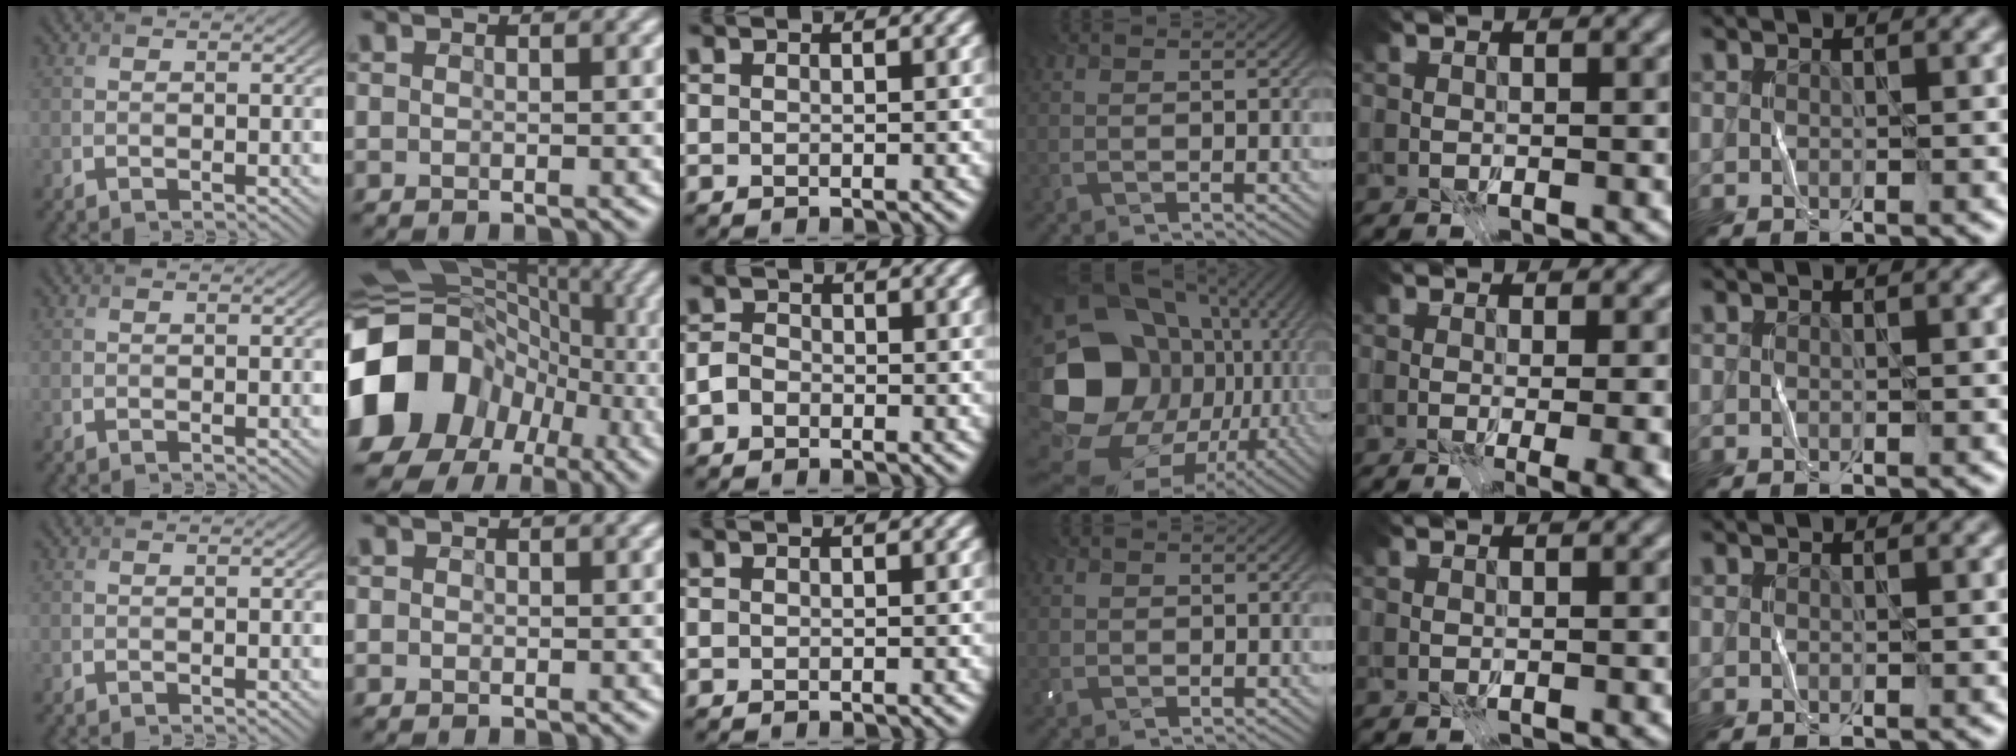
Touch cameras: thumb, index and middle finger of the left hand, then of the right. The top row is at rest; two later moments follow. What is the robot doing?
{"motion": "fold", "object": "receipt paper"}